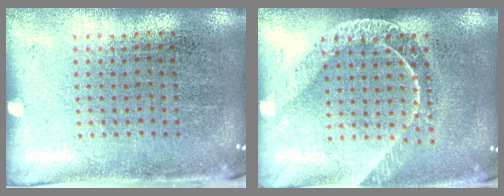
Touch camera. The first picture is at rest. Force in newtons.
{"total": 1.6, "press": 1.4, "slide": 0.8}